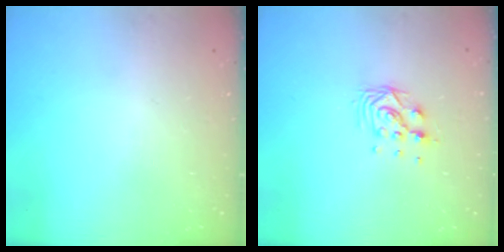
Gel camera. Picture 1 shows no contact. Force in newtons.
{"total": 8.8, "press": 8.8, "slide": 0.6}